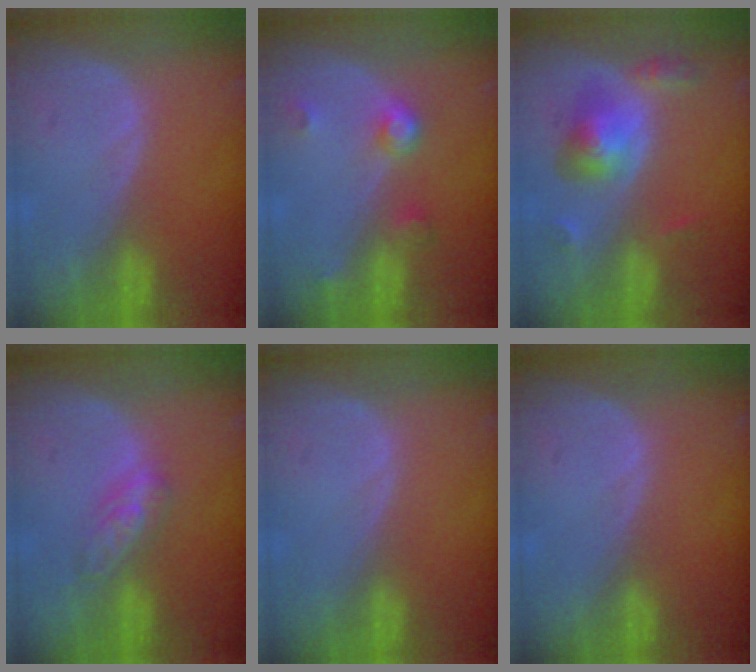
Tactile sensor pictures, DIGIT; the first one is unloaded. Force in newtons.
{"total": 3.9, "press": 3.6, "slide": 1.4}
{"total": 6.1, "press": 5.7, "slide": 2.2}
{"total": 4.8, "press": 4.5, "slide": 1.6}
{"total": 0.0}
{"total": 0.0}